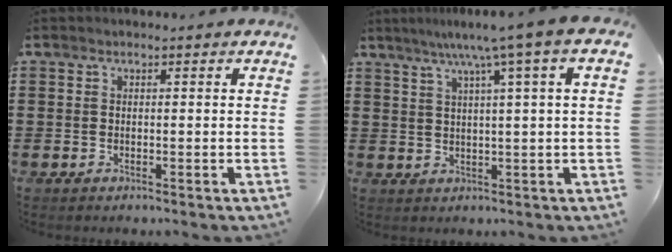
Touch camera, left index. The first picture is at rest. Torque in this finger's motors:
{"motor_torque": [2.14, 0.00, 1.05, 0.21]}